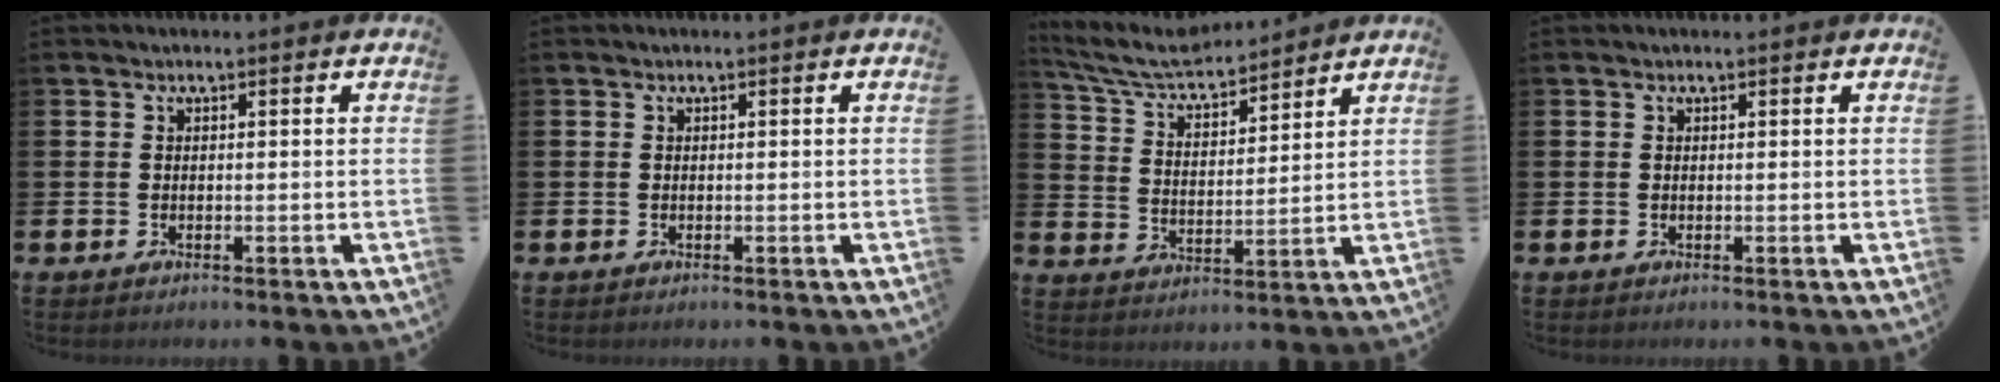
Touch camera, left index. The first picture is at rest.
{"total": 0.0}
{"total": 6.7, "force": [6.2, 1.3, 2.0], "torque": [-0.068, -0.038, 0.107]}
{"total": 0.0}